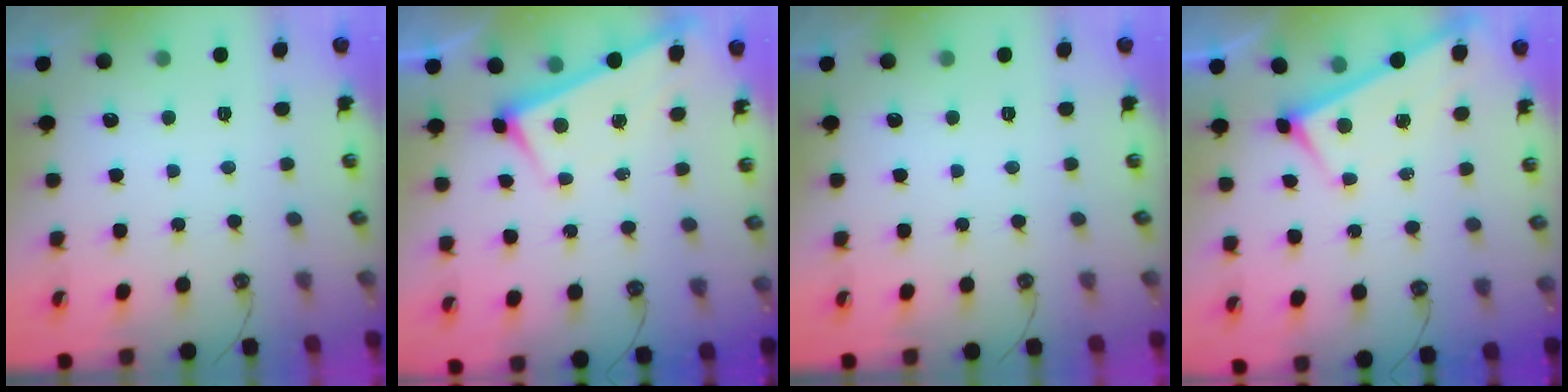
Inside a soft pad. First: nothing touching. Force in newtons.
{"total": 3.2, "press": 3.2, "slide": 0.1}
{"total": 0.0}
{"total": 2.9, "press": 2.9, "slide": 0.2}